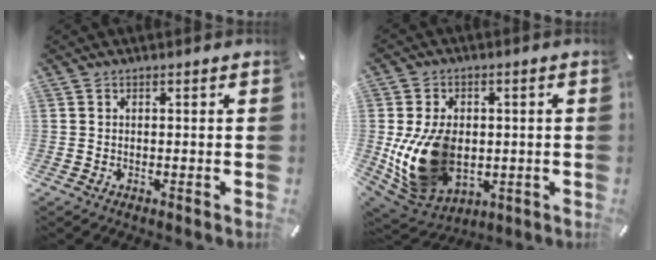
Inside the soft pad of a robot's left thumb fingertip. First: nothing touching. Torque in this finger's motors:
{"motor_torque": [2.51, 2.50, 1.39, 0.01, 0.28]}